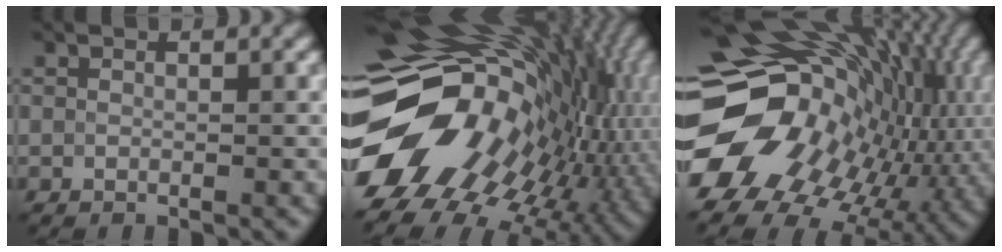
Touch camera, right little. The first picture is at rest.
{"total": 19.0, "force": [-1.2, 12.5, 14.2], "torque": [-0.280, -0.027, -0.005]}
{"total": 19.5, "force": [-0.5, 14.5, 13.0], "torque": [-0.255, -0.027, 0.014]}